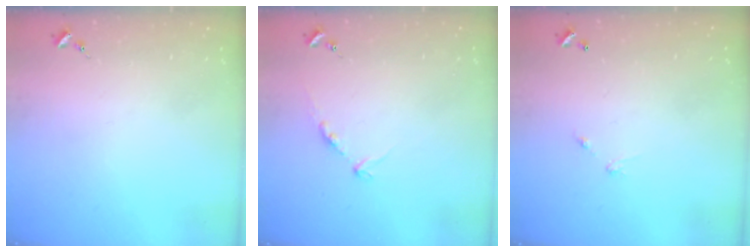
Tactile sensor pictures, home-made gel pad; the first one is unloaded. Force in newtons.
{"total": 5.3, "press": 5.2, "slide": 0.7}
{"total": 4.5, "press": 4.5, "slide": 0.3}